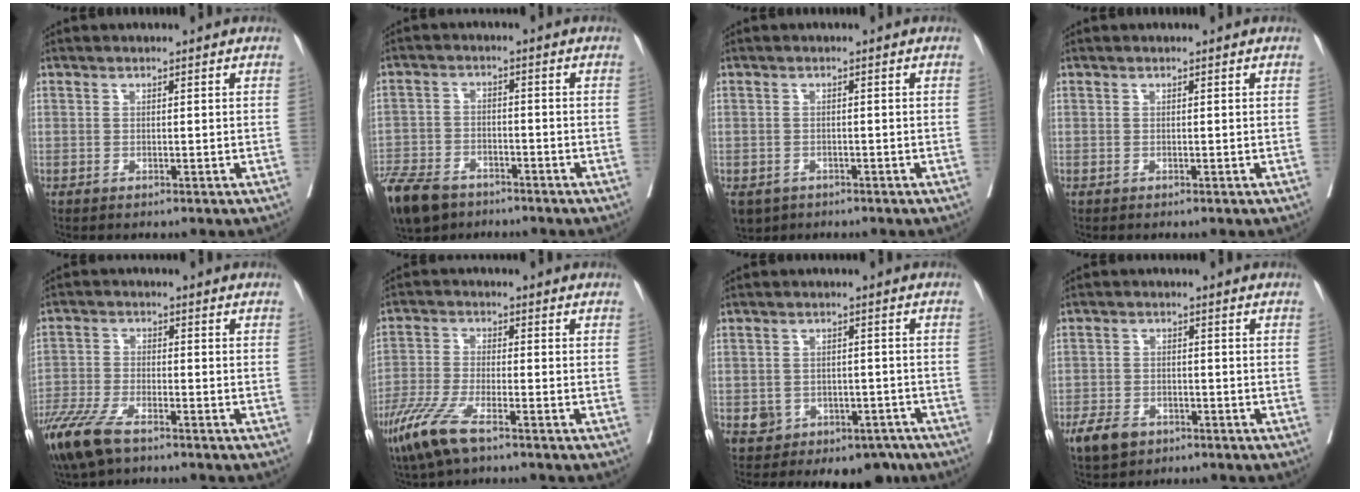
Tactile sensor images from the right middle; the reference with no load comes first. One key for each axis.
{"total": 11.6, "fx": -8.7, "fy": 5.8, "fz": 5.2, "tx": -0.117, "ty": -0.015, "tz": -0.150}
{"total": 5.2, "fx": -3.3, "fy": 3.8, "fz": 1.4, "tx": -0.026, "ty": -0.001, "tz": -0.049}
{"total": 0.0}
{"total": 9.0, "fx": -6.4, "fy": 2.6, "fz": 5.7, "tx": -0.117, "ty": -0.019, "tz": -0.121}
{"total": 8.2, "fx": -5.3, "fy": 1.5, "fz": 6.1, "tx": -0.135, "ty": -0.019, "tz": -0.102}
{"total": 8.3, "fx": -4.4, "fy": 6.4, "fz": 2.7, "tx": -0.031, "ty": 0.021, "tz": -0.047}
{"total": 5.1, "fx": -3.2, "fy": 3.2, "fz": 2.4, "tx": -0.046, "ty": -0.001, "tz": -0.052}